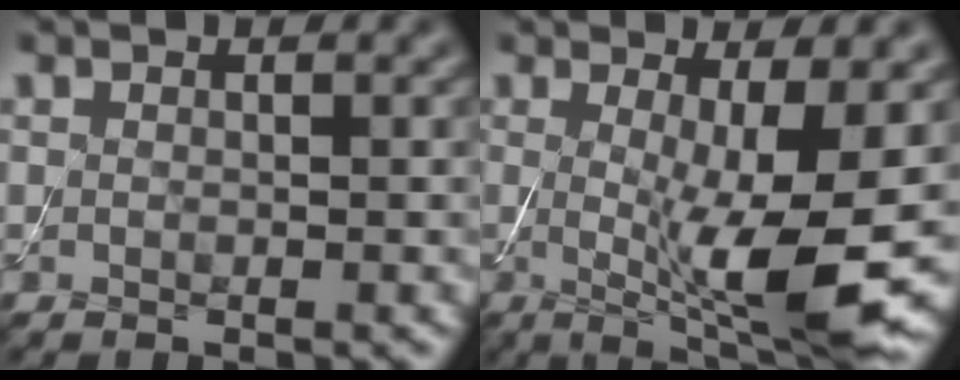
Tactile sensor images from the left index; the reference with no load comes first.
{"total": 8.9, "force": [-0.7, 1.8, 8.7], "torque": [-0.135, -0.021, -0.007]}